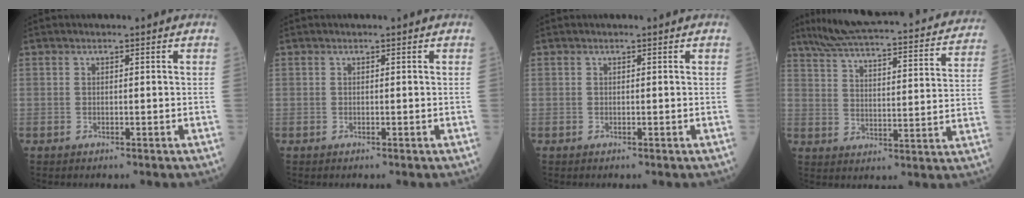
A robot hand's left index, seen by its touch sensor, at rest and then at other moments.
{"total": 0.0}
{"total": 0.0}
{"total": 28.0, "force": [24.9, 4.3, 12.2], "torque": [-0.196, -0.025, 0.312]}